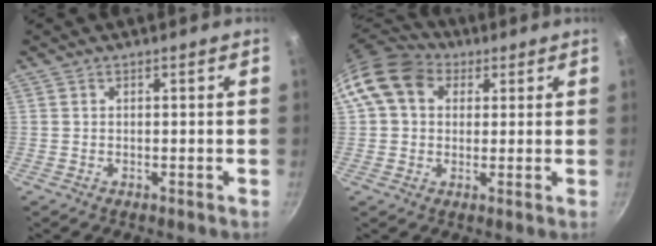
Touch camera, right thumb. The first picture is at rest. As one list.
[{"total": 11.4, "force": [3.7, 8.9, 6.1], "torque": [-0.087, 0.017, 0.049]}]